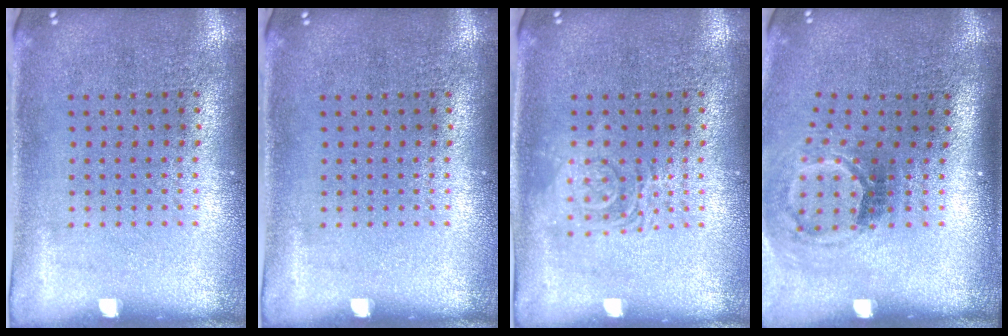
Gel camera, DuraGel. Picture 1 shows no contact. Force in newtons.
{"total": 0.0}
{"total": 2.3, "press": 2.3, "slide": 0.5}
{"total": 1.8, "press": 1.2, "slide": 1.4}